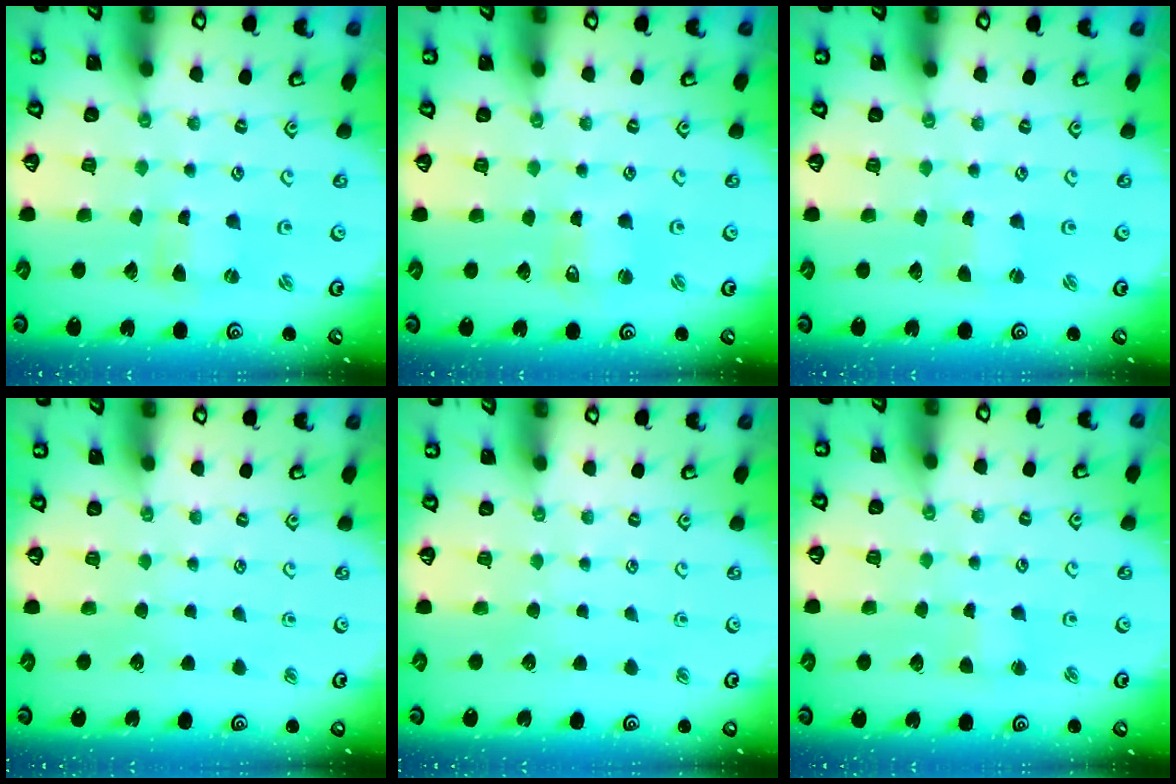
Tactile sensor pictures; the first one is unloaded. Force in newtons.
{"total": 1.9, "press": 1.9, "slide": 0.3}
{"total": 0.0}
{"total": 0.0}
{"total": 0.0}
{"total": 2.2, "press": 2.2, "slide": 0.2}